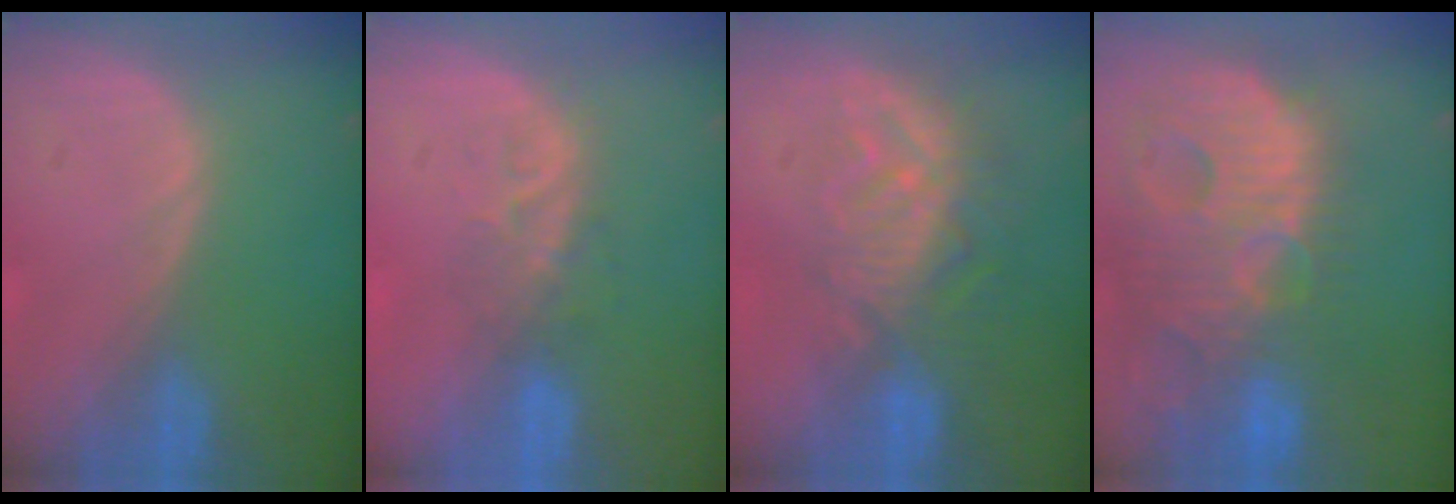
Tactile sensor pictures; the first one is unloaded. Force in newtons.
{"total": 3.7, "press": 3.6, "slide": 1.2}
{"total": 9.3, "press": 8.1, "slide": 4.5}
{"total": 14.4, "press": 12.4, "slide": 7.3}